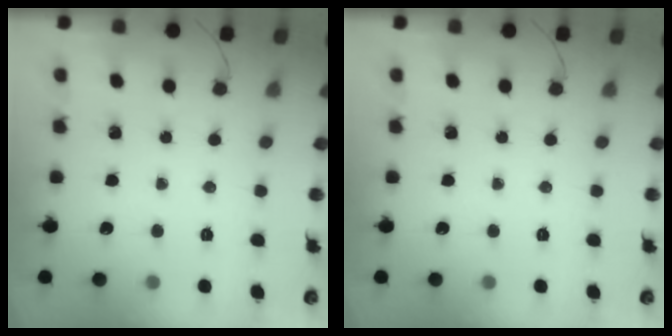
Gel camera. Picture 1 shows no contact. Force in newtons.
{"total": 0.0}